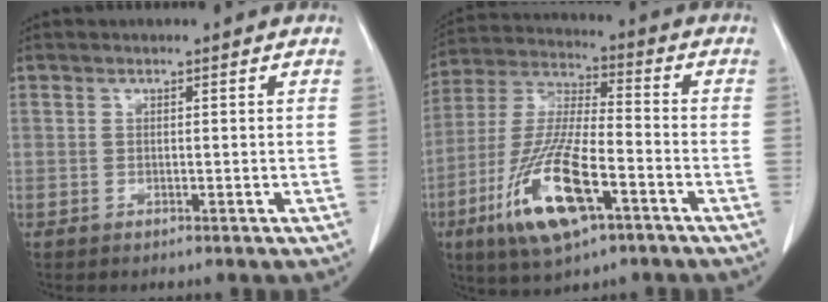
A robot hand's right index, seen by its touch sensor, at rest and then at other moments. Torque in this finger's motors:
{"motor_torque": [1.52, -0.61, 0.90, 0.21]}